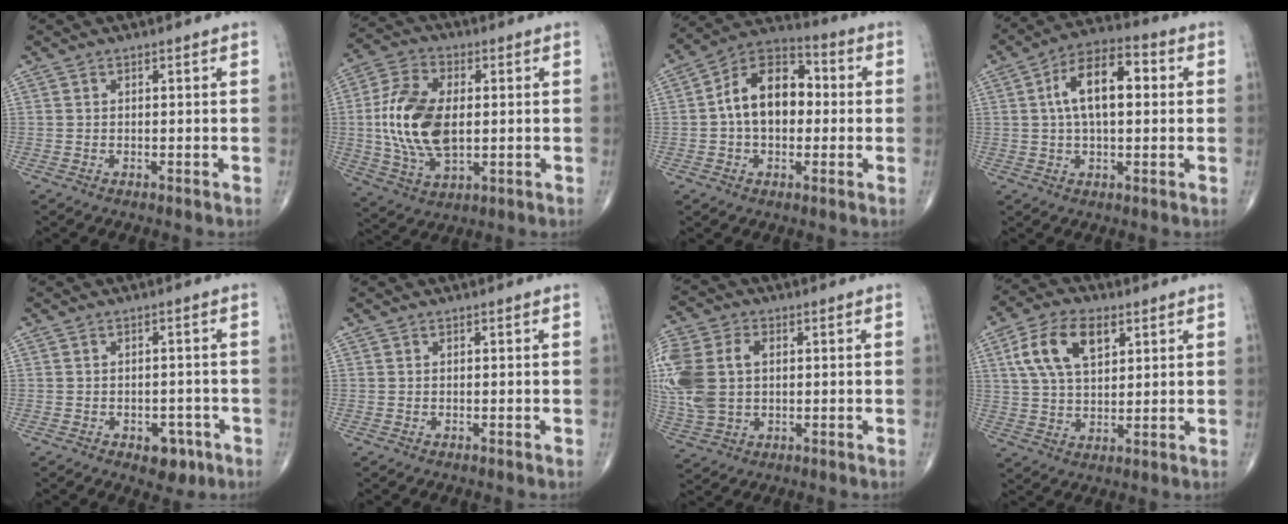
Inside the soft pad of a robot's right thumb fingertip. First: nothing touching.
{"total": 15.8, "force": [0.4, 9.0, 13.0], "torque": [-0.259, 0.001, 0.011]}
{"total": 13.8, "force": [0.4, 9.0, 10.5], "torque": [-0.141, 0.033, -0.008]}
{"total": 12.6, "force": [2.0, 6.3, 10.7], "torque": [-0.171, 0.024, 0.027]}
{"total": 4.6, "force": [-2.3, 3.0, 2.6], "torque": [-0.013, 0.011, -0.025]}
{"total": 0.0}
{"total": 15.9, "force": [1.8, 11.2, 11.2], "torque": [-0.281, 0.009, 0.040]}
{"total": 11.9, "force": [4.6, 6.7, 8.7], "torque": [-0.156, -0.003, 0.086]}